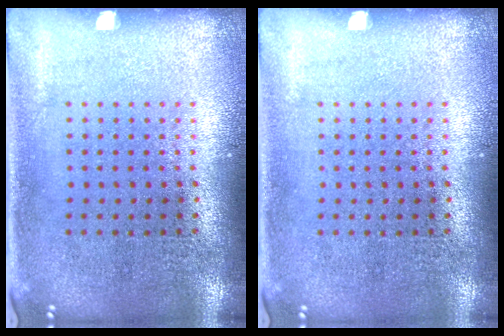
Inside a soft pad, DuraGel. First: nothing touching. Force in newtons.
{"total": 0.0}